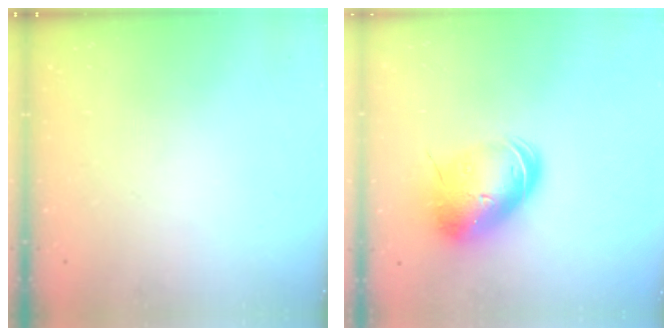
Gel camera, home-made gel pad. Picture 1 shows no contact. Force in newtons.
{"total": 13.7, "press": 13.6, "slide": 2.1}